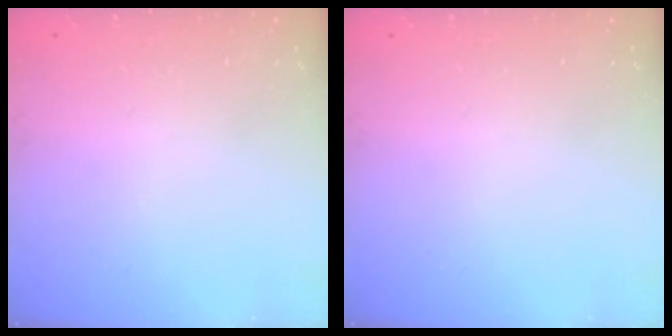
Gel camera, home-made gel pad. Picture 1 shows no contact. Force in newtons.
{"total": 0.0}